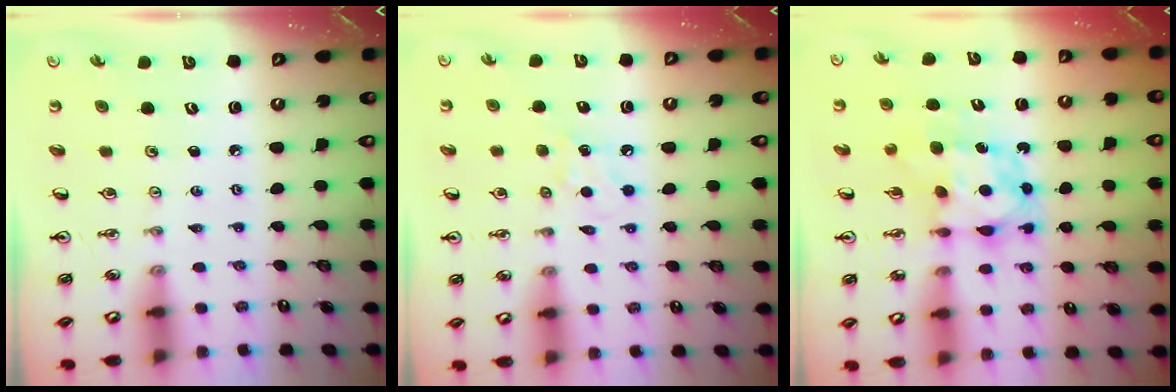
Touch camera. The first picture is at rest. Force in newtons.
{"total": 5.9, "press": 5.9, "slide": 0.8}
{"total": 7.2, "press": 7.2, "slide": 0.5}